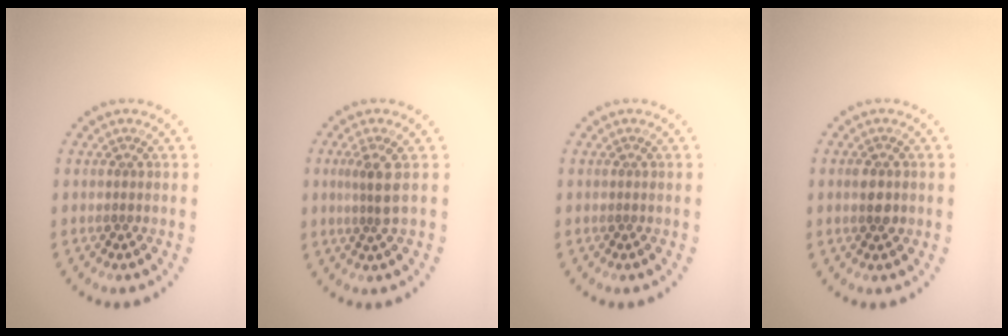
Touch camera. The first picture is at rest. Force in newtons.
{"total": 2.3, "press": 1.7, "slide": 1.5}
{"total": 0.0}
{"total": 2.2, "press": 2.2, "slide": 0.1}